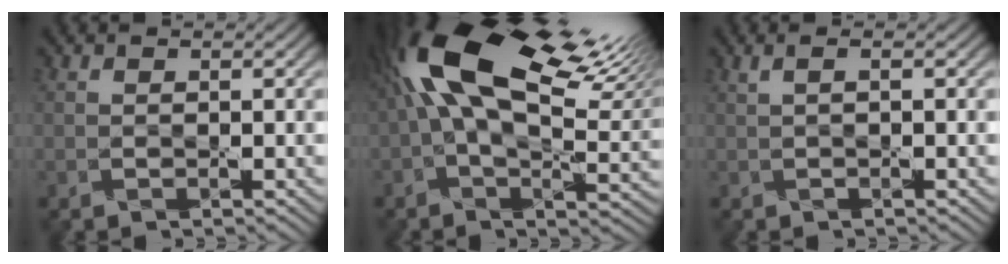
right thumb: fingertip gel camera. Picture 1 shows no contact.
{"total": 18.7, "force": [6.5, 8.2, 15.5], "torque": [-0.321, 0.036, 0.108]}
{"total": 0.9, "force": [0.3, -0.2, 0.9], "torque": [-0.022, 0.008, 0.004]}